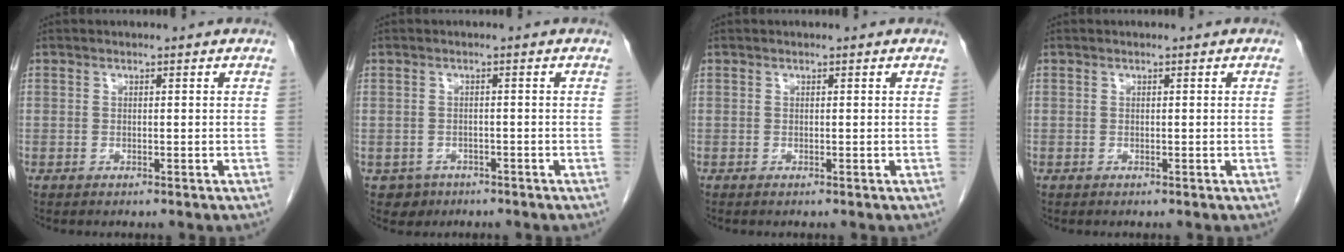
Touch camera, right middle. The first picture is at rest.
{"total": 2.6, "force": [-1.5, 2.1, 0.0], "torque": [-0.001, 0.009, -0.022]}
{"total": 0.0}
{"total": 0.0}